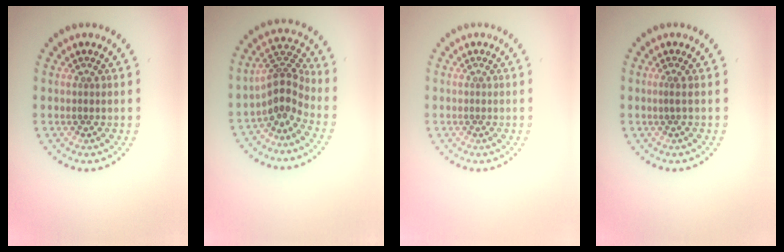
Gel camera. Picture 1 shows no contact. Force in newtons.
{"total": 3.5, "press": 2.4, "slide": 2.5}
{"total": 0.0}
{"total": 0.6, "press": 0.2, "slide": 0.5}